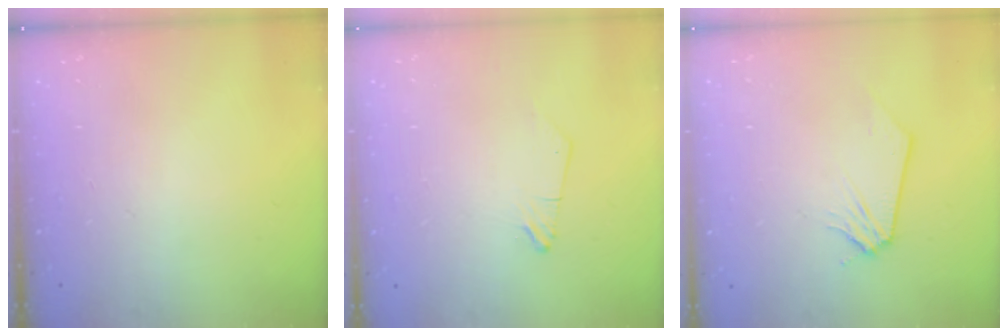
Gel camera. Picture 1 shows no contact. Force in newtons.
{"total": 0.0}
{"total": 0.0}